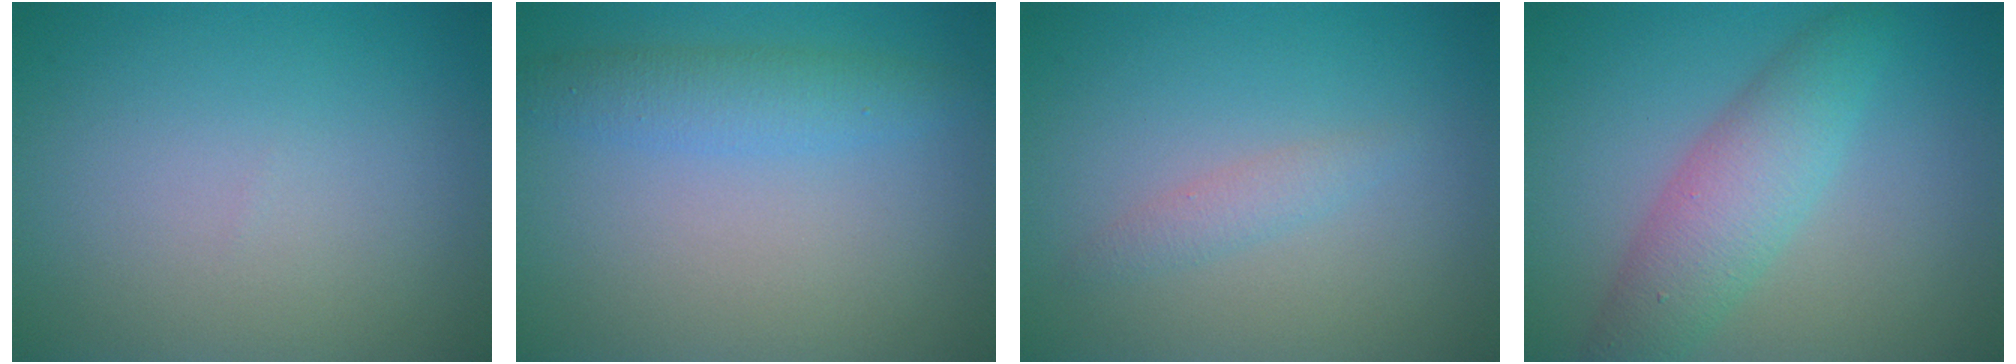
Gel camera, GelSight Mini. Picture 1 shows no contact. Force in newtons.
{"total": 2.8, "press": 2.8, "slide": 0.0}
{"total": 1.3, "press": 1.3, "slide": 0.0}
{"total": 4.7, "press": 4.7, "slide": 0.1}